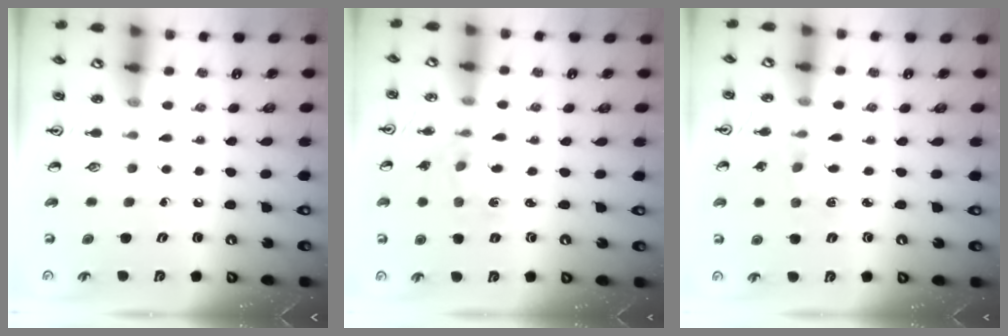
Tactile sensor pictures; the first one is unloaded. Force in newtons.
{"total": 1.6, "press": 1.6, "slide": 0.3}
{"total": 2.3, "press": 2.3, "slide": 0.4}